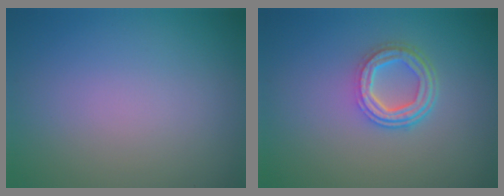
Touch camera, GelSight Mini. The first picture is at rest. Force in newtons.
{"total": 3.9, "press": 2.9, "slide": 2.6}